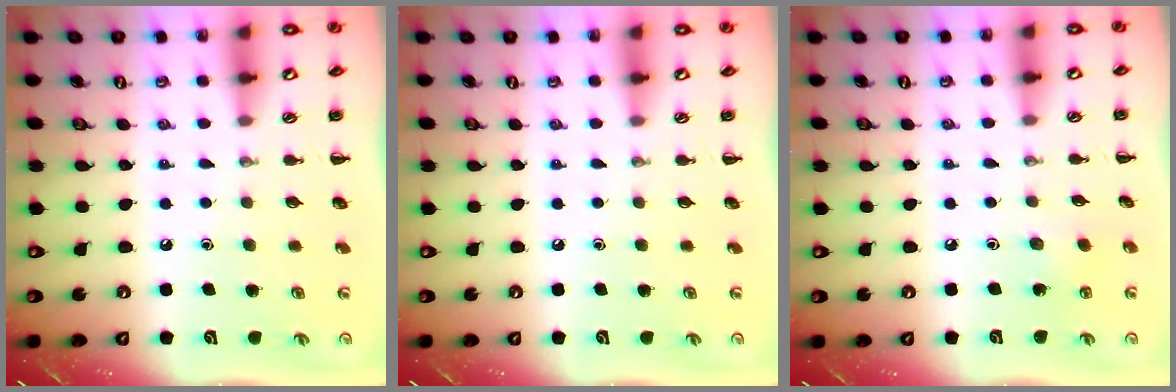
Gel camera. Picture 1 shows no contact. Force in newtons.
{"total": 0.0}
{"total": 2.6, "press": 2.4, "slide": 0.8}